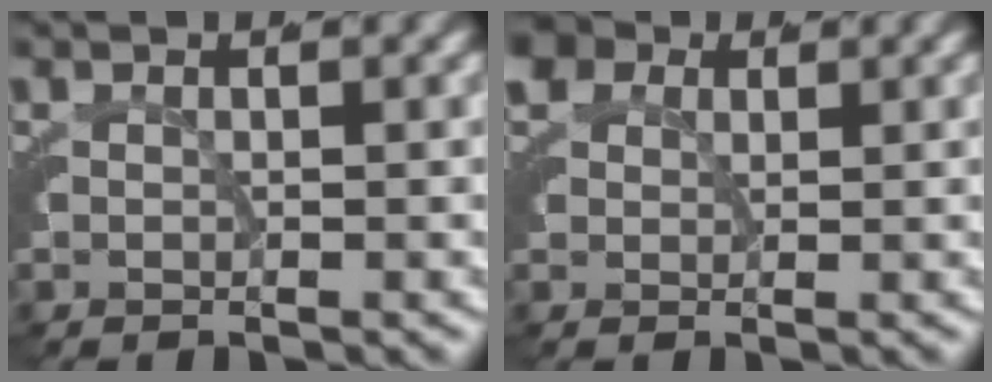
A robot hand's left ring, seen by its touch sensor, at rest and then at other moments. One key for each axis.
{"total": 3.3, "fx": 1.7, "fy": 2.5, "fz": 1.3, "tx": -0.049, "ty": -0.005, "tz": 0.029}